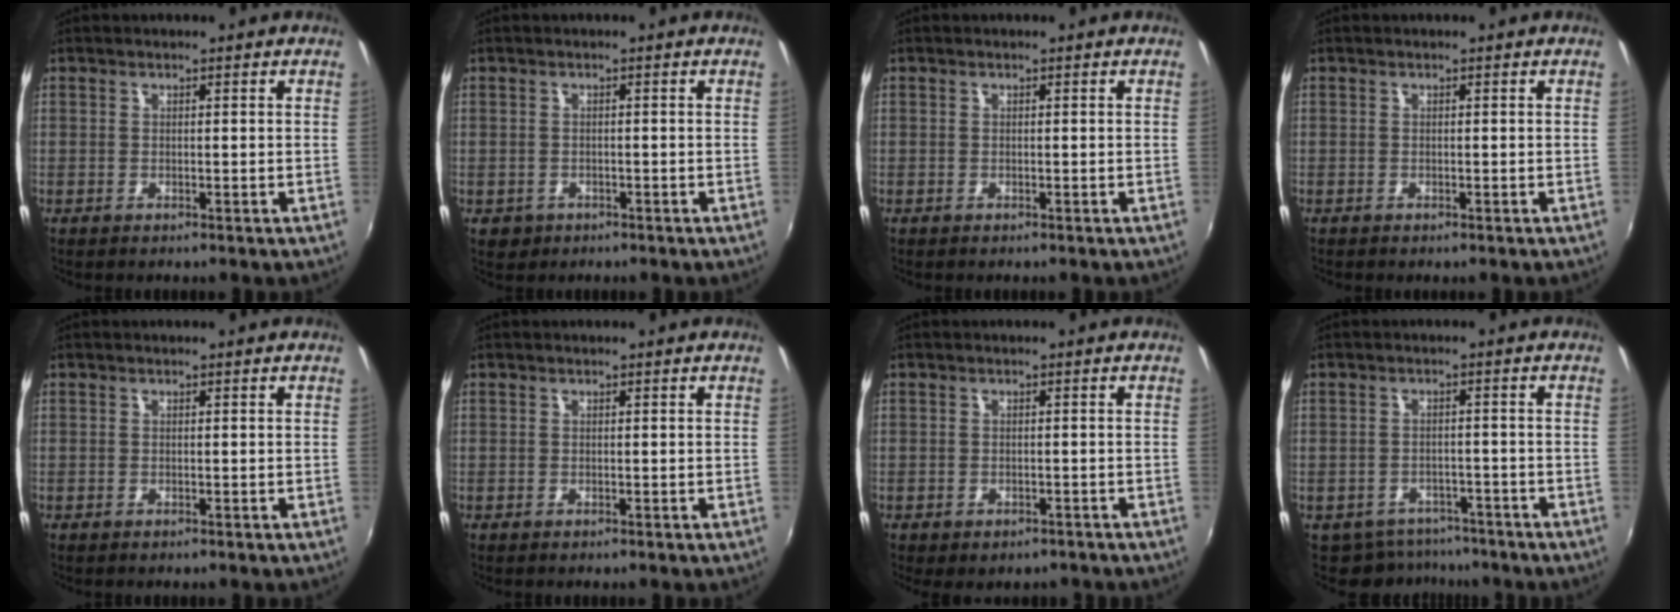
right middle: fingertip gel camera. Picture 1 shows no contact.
{"total": 2.6, "force": [-1.0, 2.2, 0.9], "torque": [-0.023, -0.002, -0.012]}
{"total": 0.0}
{"total": 0.0}
{"total": 0.0}
{"total": 0.0}
{"total": 3.2, "force": [-2.1, 1.9, 1.4], "torque": [-0.028, -0.015, -0.025]}
{"total": 6.8, "force": [-5.7, 3.7, 1.0], "torque": [-0.027, 0.001, -0.078]}